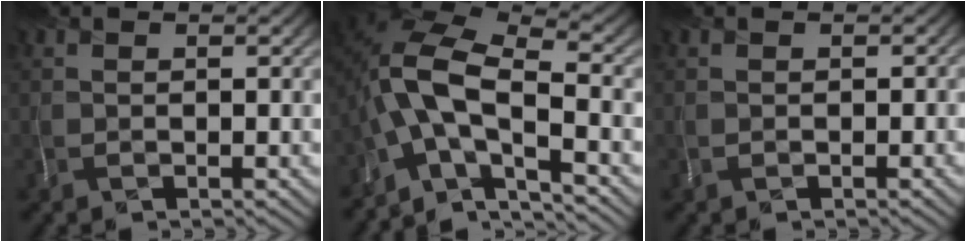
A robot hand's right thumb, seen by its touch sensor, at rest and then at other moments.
{"total": 12.4, "force": [-4.5, 5.4, 10.1], "torque": [-0.202, -0.010, -0.089]}
{"total": 0.0}